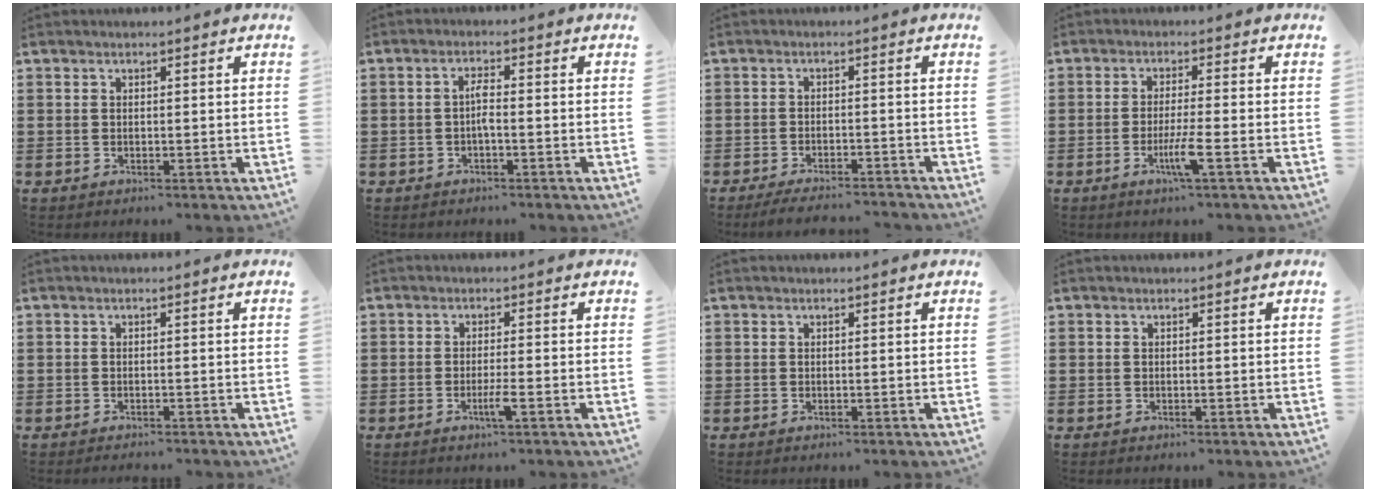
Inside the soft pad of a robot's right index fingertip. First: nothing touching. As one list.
[{"total": 2.3, "force": [-0.7, 0.3, 2.2], "torque": [-0.042, 0.001, -0.014]}, {"total": 3.1, "force": [-3.0, -0.1, 0.9], "torque": [-0.013, -0.003, -0.058]}, {"total": 4.6, "force": [-2.0, -0.3, 4.1], "torque": [-0.083, -0.021, -0.038]}, {"total": 0.6, "force": [-0.6, 0.0, 0.0], "torque": [-0.002, -0.003, -0.012]}, {"total": 2.9, "force": [-1.4, -0.2, 2.5], "torque": [-0.049, -0.010, -0.027]}, {"total": 0.0}, {"total": 0.0}]